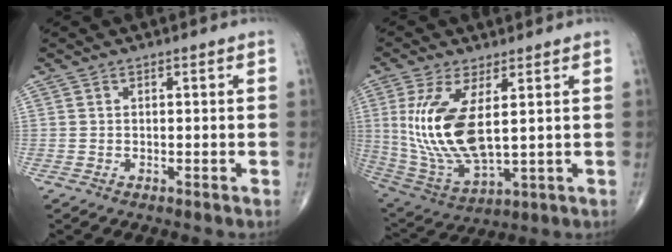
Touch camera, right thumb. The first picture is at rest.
{"total": 15.8, "force": [2.7, 6.4, 14.2], "torque": [-0.300, -0.023, 0.071]}